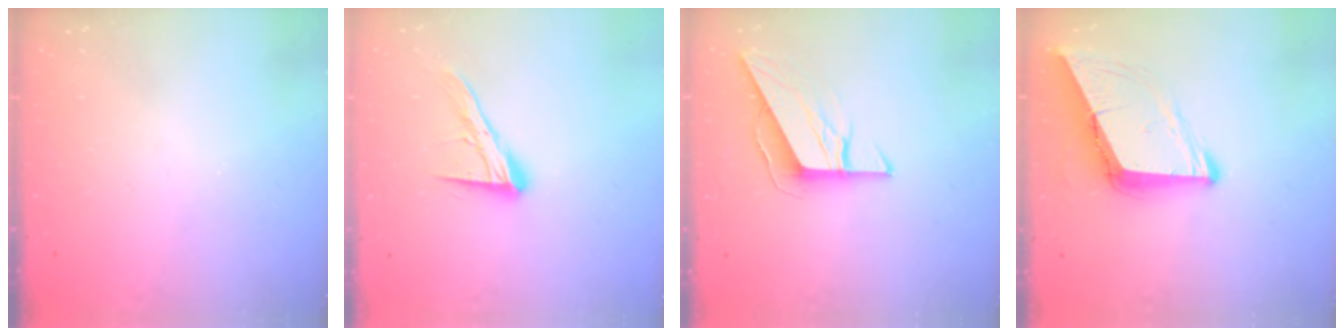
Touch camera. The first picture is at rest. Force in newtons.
{"total": 13.4, "press": 13.3, "slide": 1.1}
{"total": 8.0, "press": 8.0, "slide": 0.5}
{"total": 9.5, "press": 9.4, "slide": 1.6}